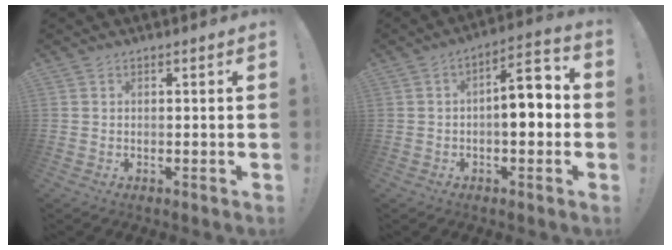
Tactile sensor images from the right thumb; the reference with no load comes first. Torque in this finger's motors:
{"motor_torque": [0.05, 0.39, 0.11, 0.00, 0.07]}